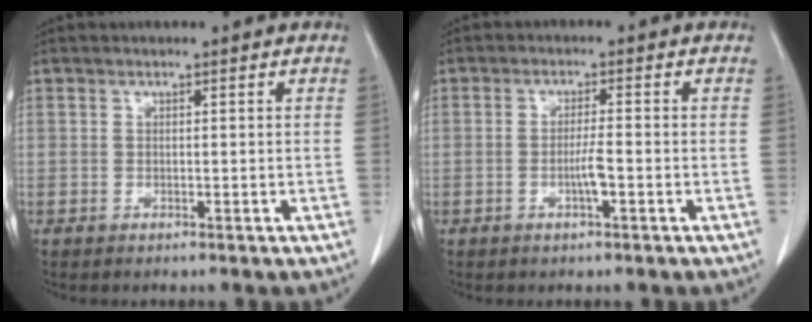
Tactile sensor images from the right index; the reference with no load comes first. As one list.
[{"total": 3.0, "force": [-1.0, 0.0, 2.8], "torque": [-0.054, -0.001, -0.020]}]